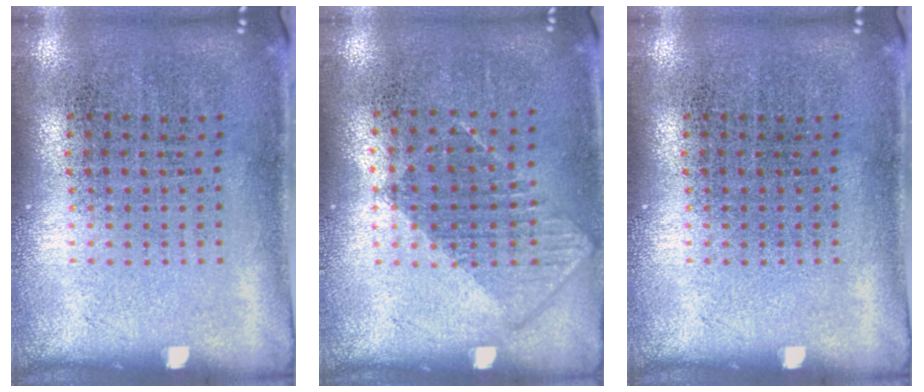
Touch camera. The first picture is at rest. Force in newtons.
{"total": 0.8, "press": 0.7, "slide": 0.3}
{"total": 0.0}